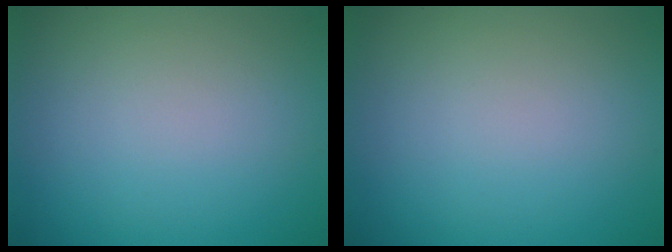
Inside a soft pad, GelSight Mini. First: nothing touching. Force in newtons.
{"total": 0.0}